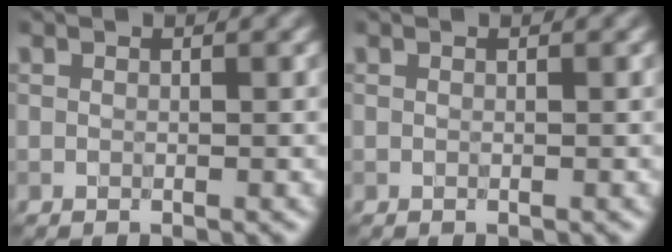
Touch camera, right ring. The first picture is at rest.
{"total": 0.0}